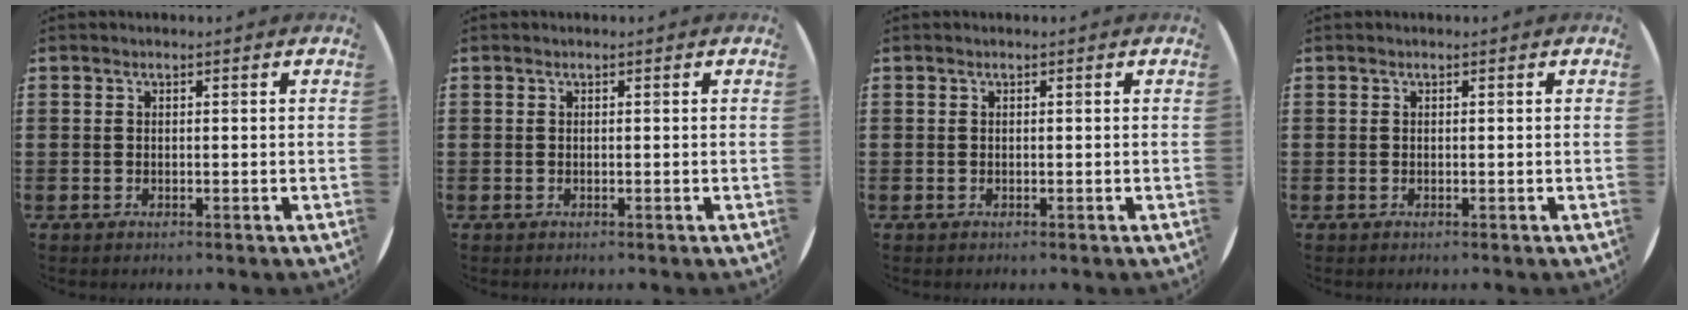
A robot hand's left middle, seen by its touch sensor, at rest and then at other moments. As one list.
[{"total": 0.0}, {"total": 0.0}, {"total": 0.0}]